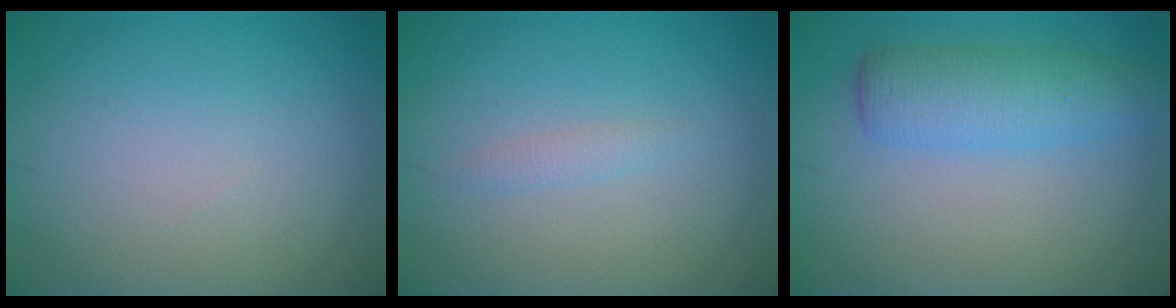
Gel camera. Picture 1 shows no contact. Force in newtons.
{"total": 0.9, "press": 0.9, "slide": 0.0}
{"total": 4.5, "press": 4.5, "slide": 0.1}